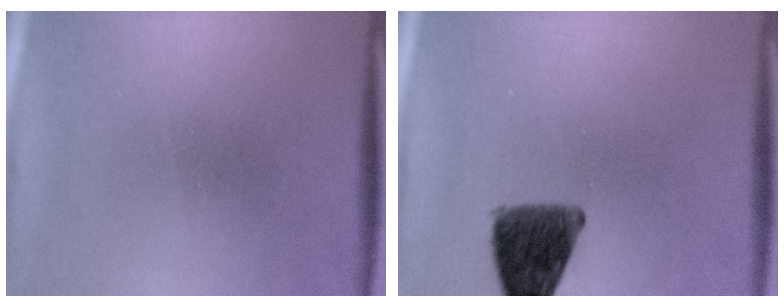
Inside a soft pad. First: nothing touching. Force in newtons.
{"total": 9.2}